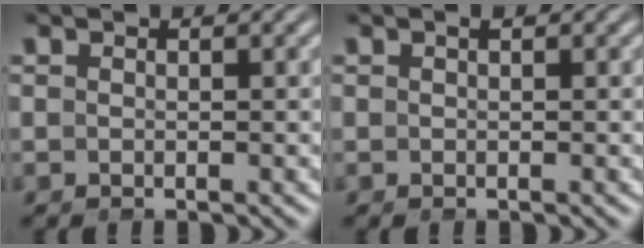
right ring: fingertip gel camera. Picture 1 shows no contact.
{"total": 0.0}